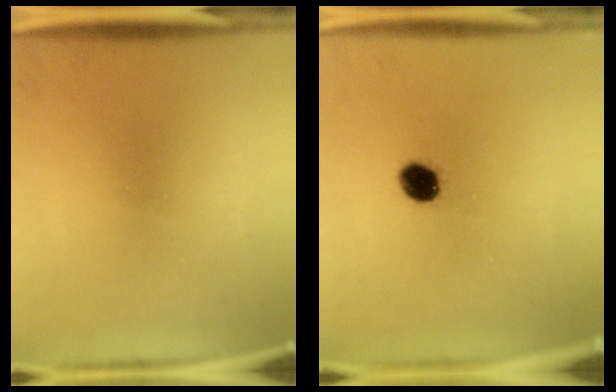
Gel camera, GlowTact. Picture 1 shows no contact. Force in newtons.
{"total": 4.9}